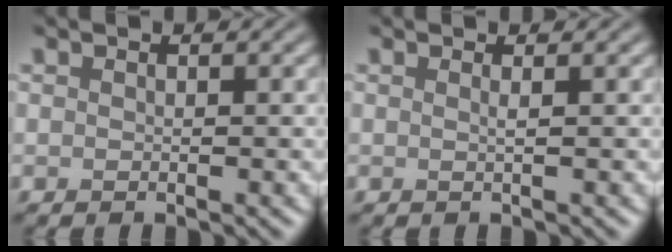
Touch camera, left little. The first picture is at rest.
{"total": 0.8, "force": [0.2, 0.3, 0.8], "torque": [-0.005, -0.001, -0.003]}